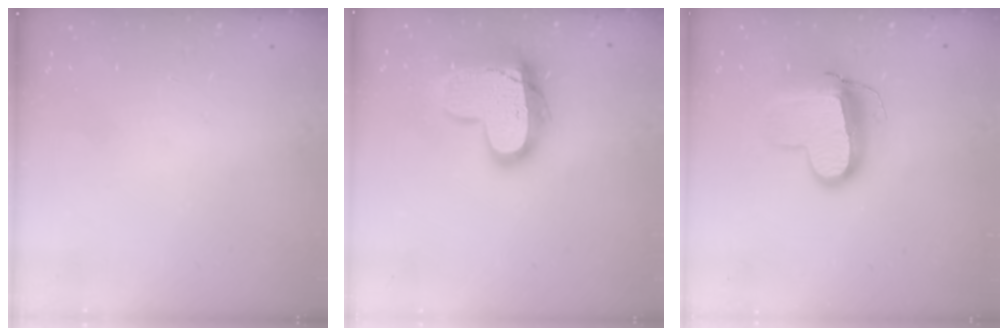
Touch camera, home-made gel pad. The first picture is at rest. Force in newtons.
{"total": 17.3, "press": 17.2, "slide": 1.4}
{"total": 12.7, "press": 12.6, "slide": 1.4}